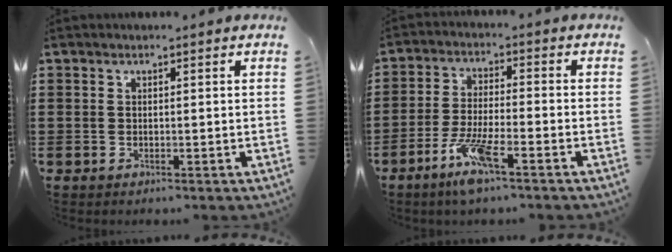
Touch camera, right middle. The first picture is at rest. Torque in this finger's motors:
{"motor_torque": [2.14, 0.00, 0.25, 0.18]}